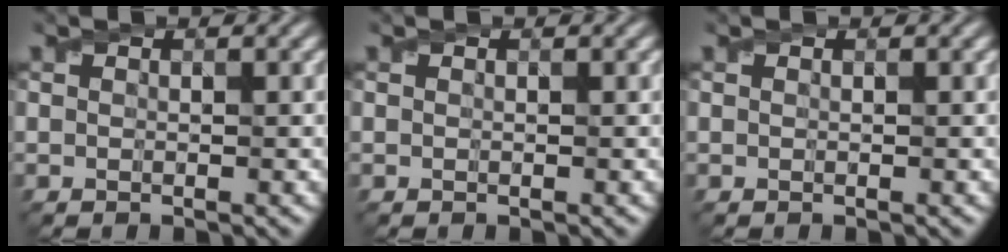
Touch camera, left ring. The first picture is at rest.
{"total": 0.0}
{"total": 0.0}